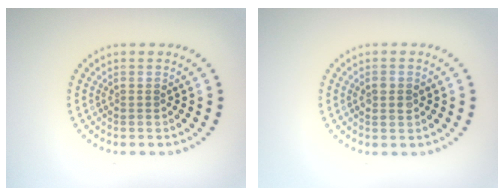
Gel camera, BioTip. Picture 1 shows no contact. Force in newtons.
{"total": 1.3, "press": 1.3, "slide": 0.1}